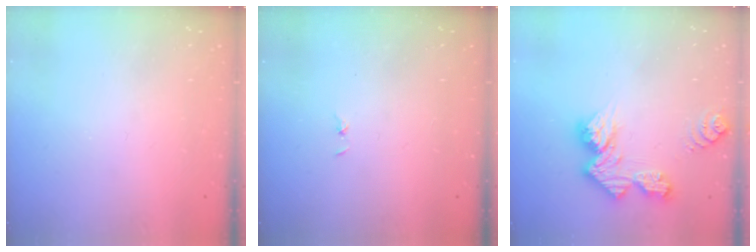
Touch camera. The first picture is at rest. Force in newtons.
{"total": 0.7, "press": 0.7, "slide": 0.1}
{"total": 12.0, "press": 12.0, "slide": 1.0}